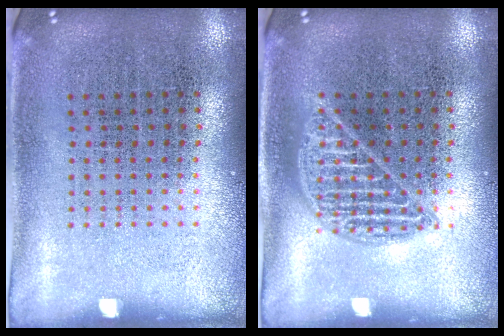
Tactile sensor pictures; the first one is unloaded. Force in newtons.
{"total": 1.0, "press": 1.0, "slide": 0.1}